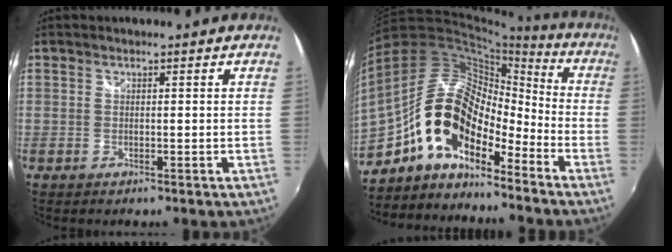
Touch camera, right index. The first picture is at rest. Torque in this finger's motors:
{"motor_torque": [0.93, -0.54, 1.05, 0.21]}